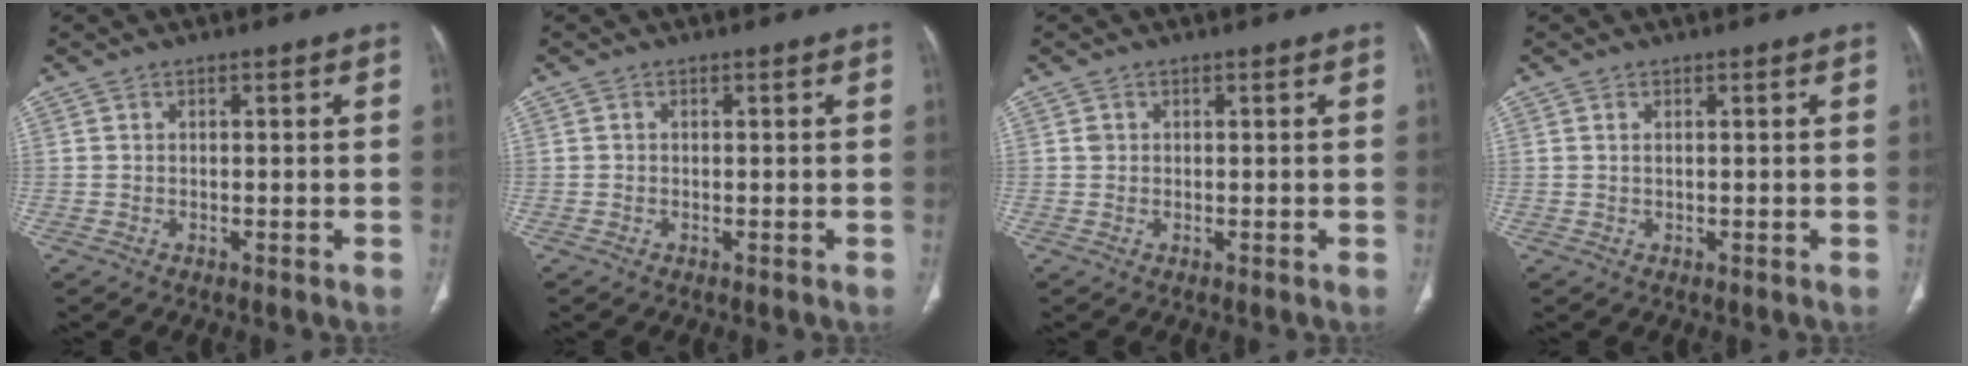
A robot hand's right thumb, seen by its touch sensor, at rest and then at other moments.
{"total": 0.0}
{"total": 0.9, "force": [0.2, 0.8, 0.3], "torque": [-0.002, 0.003, 0.005]}
{"total": 0.6, "force": [0.3, 0.2, 0.5], "torque": [-0.016, 0.004, 0.007]}